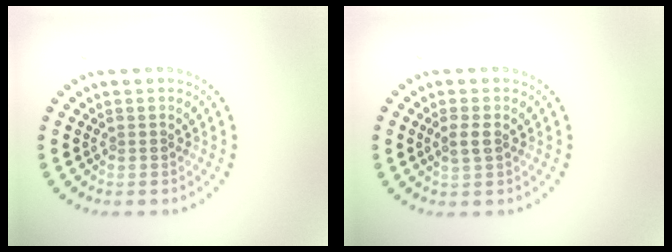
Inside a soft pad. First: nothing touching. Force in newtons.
{"total": 1.4, "press": 1.3, "slide": 0.3}